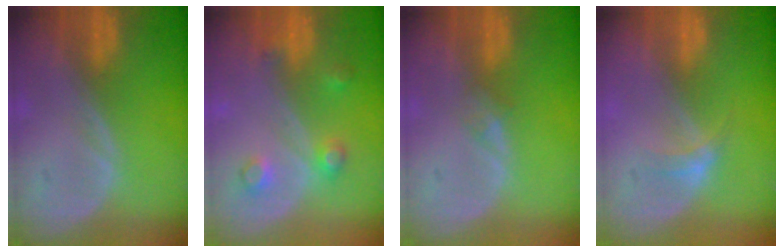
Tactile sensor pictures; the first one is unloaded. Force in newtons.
{"total": 3.6, "press": 3.6, "slide": 0.2}
{"total": 1.1, "press": 1.0, "slide": 0.1}
{"total": 2.3, "press": 1.9, "slide": 1.3}